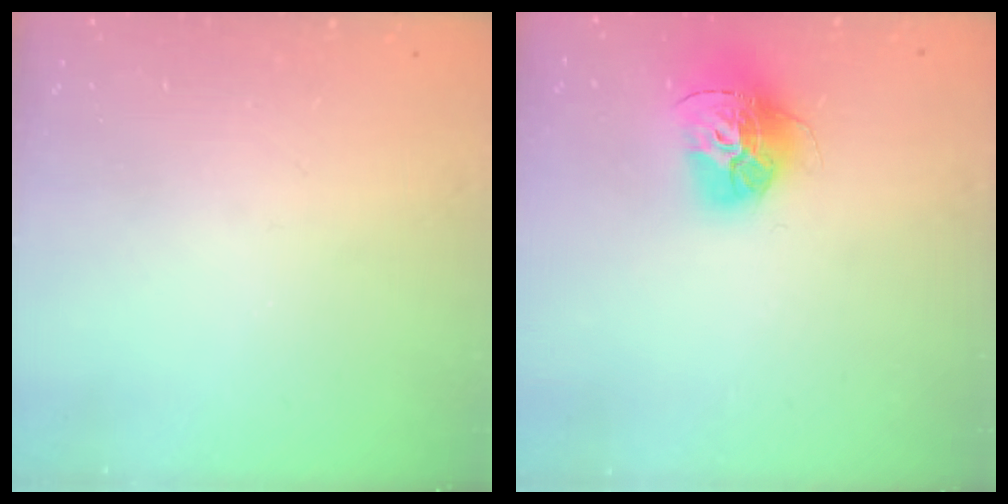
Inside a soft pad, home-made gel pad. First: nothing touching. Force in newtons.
{"total": 14.8, "press": 14.8, "slide": 1.6}